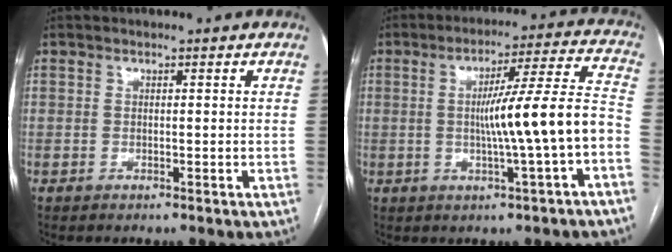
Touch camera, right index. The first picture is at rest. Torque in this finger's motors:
{"motor_torque": [0.98, -0.26, 0.58, 0.16]}